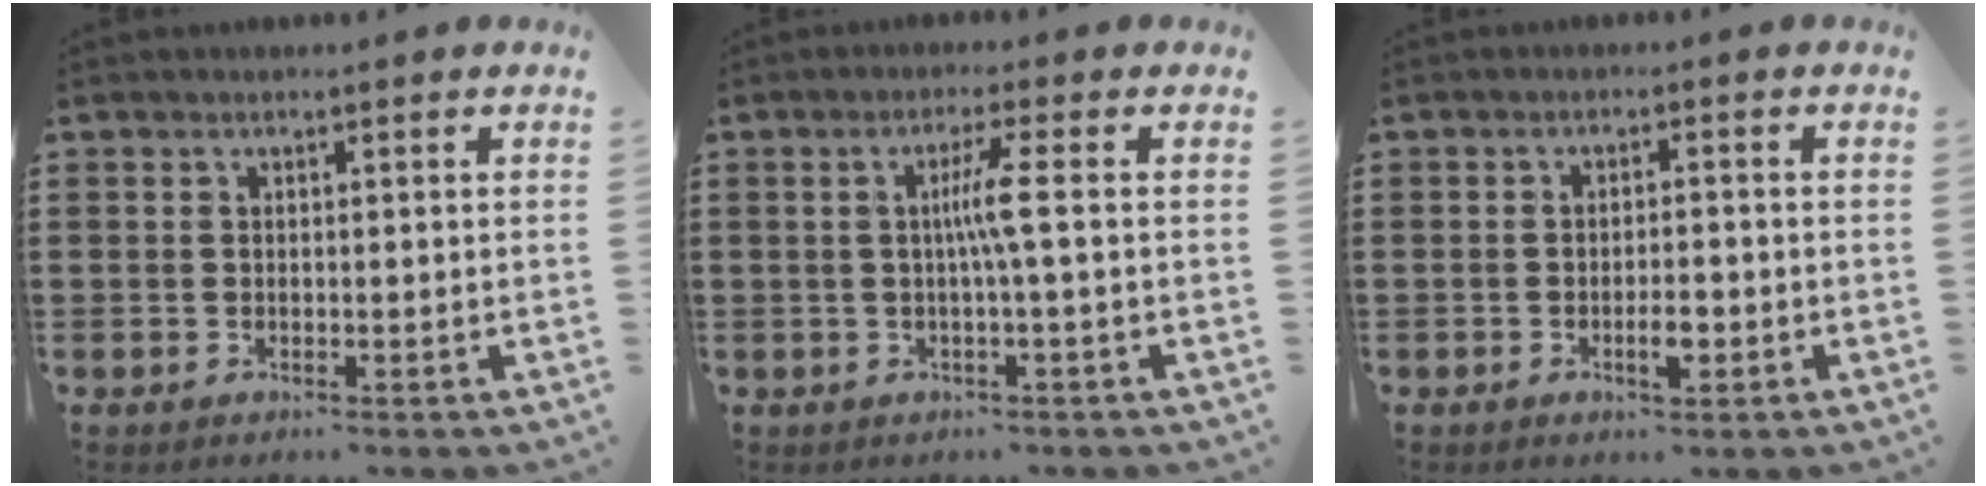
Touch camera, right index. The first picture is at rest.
{"total": 4.0, "force": [-0.1, -0.6, 4.0], "torque": [-0.074, -0.007, -0.009]}
{"total": 3.1, "force": [-1.2, 1.1, 2.7], "torque": [-0.048, 0.003, -0.020]}